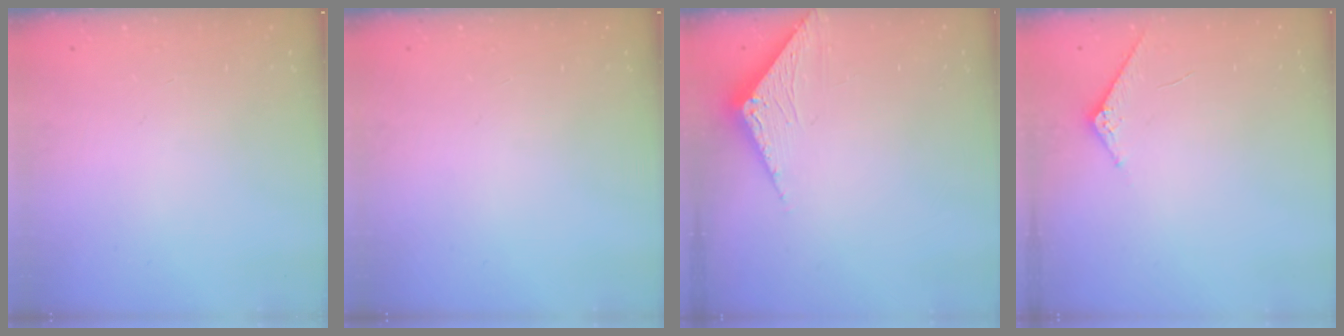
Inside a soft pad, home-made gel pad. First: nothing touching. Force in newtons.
{"total": 0.0}
{"total": 3.3, "press": 3.2, "slide": 0.3}
{"total": 3.9, "press": 3.9, "slide": 0.5}